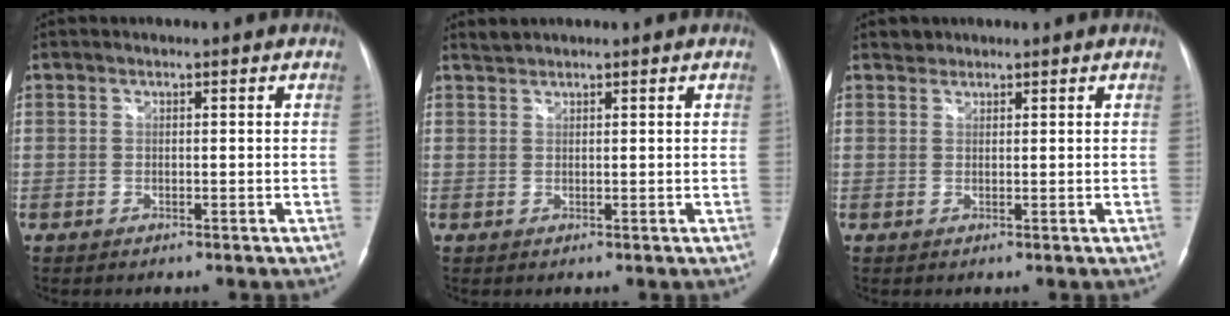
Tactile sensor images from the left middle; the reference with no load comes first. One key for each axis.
{"total": 1.1, "fx": 1.1, "fy": 0.0, "fz": -0.1, "tx": -0.005, "ty": 0.006, "tz": 0.025}
{"total": 1.2, "fx": 1.0, "fy": 0.6, "fz": -0.2, "tx": 0.005, "ty": 0.004, "tz": 0.012}